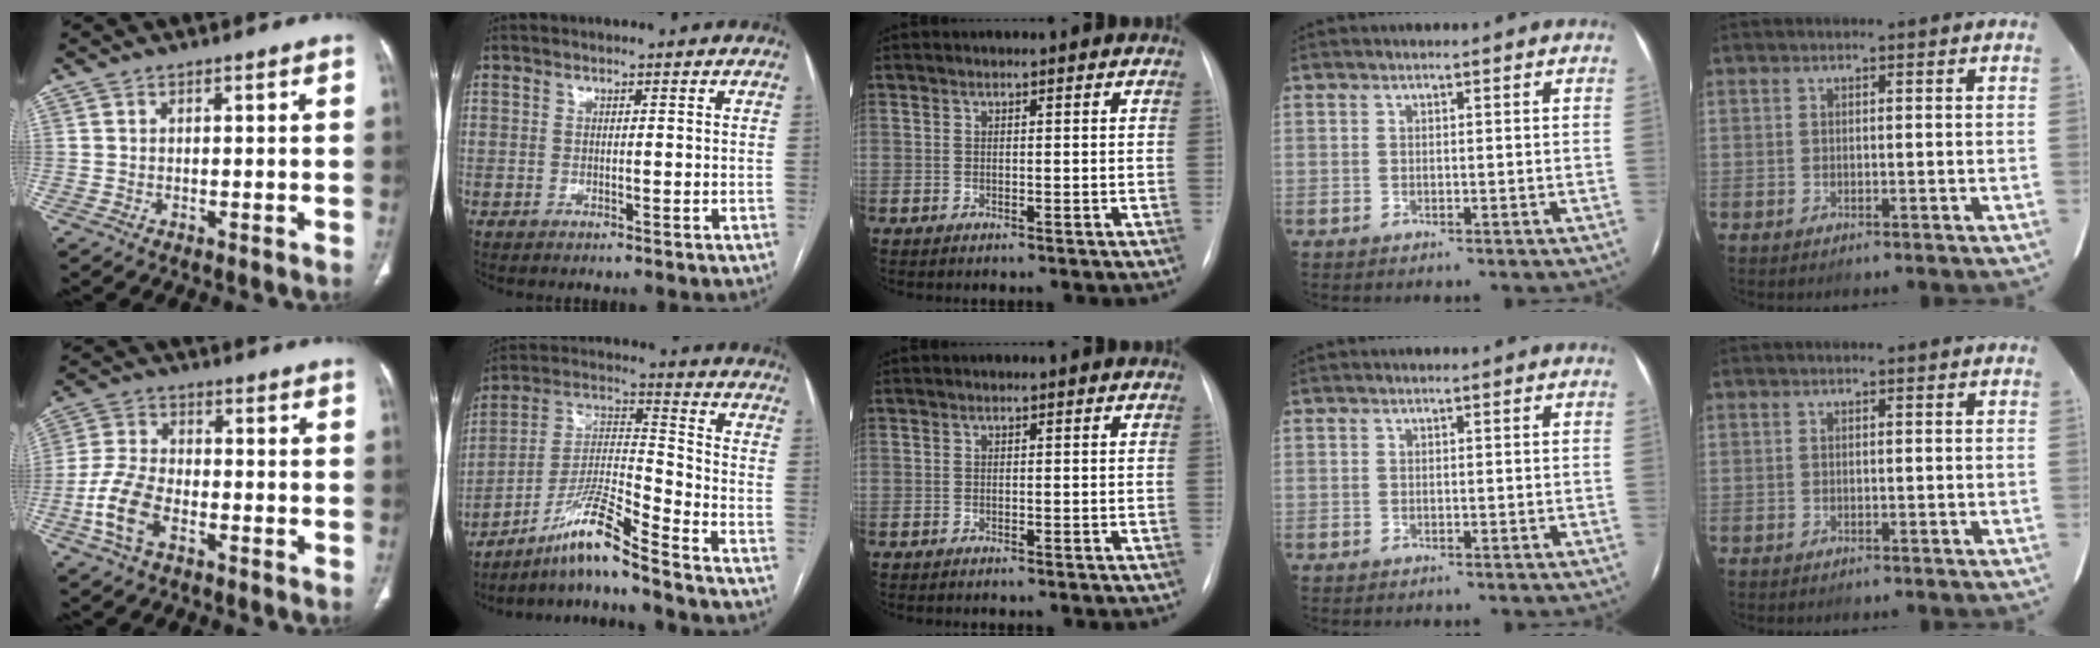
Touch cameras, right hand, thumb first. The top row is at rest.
{"thumb": {"total": 9.5, "force": [-4.0, 5.2, 6.8], "torque": [-0.150, 0.020, -0.080]}, "index": {"total": 10.5, "force": [-8.3, -1.0, 6.3], "torque": [-0.130, -0.004, -0.154]}}